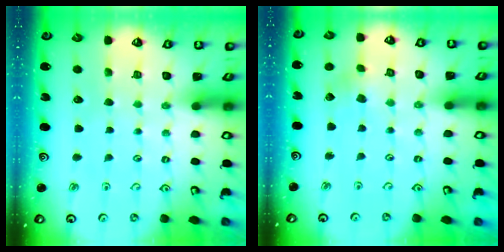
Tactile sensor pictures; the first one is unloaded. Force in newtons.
{"total": 2.7, "press": 2.6, "slide": 0.5}